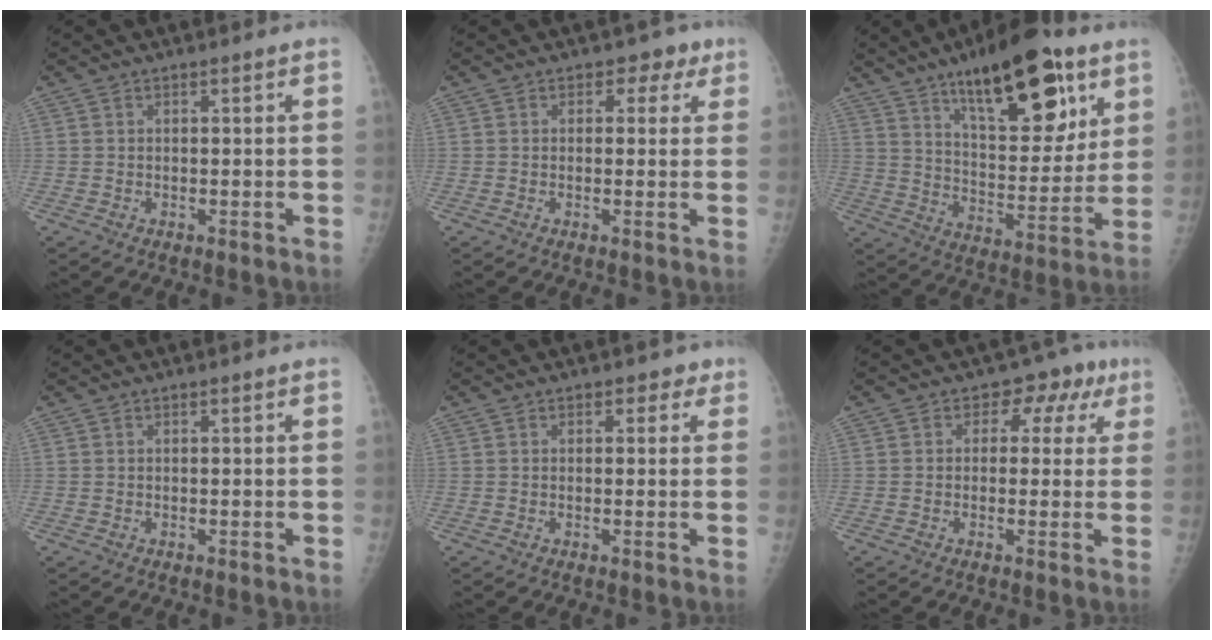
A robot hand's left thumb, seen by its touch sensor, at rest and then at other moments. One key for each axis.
{"total": 3.6, "fx": 1.6, "fy": 2.7, "fz": 1.6, "tx": 0.013, "ty": -0.002, "tz": 0.013}
{"total": 23.1, "fx": 12.8, "fy": 9.2, "fz": 17.0, "tx": -0.209, "ty": -0.056, "tz": 0.205}
{"total": 0.0}
{"total": 2.1, "fx": 1.1, "fy": 1.6, "fz": 0.8, "tx": 0.014, "ty": -0.001, "tz": 0.006}
{"total": 6.5, "fx": 2.1, "fy": 5.0, "fz": 3.6, "tx": 0.009, "ty": 0.006, "tz": 0.012}